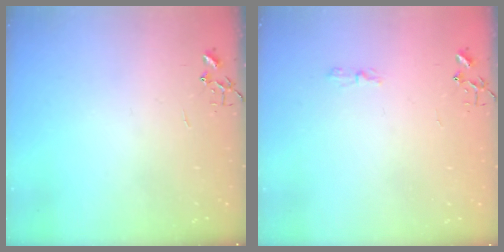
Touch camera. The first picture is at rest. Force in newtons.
{"total": 3.9, "press": 3.9, "slide": 0.5}